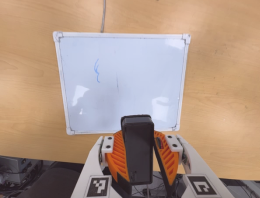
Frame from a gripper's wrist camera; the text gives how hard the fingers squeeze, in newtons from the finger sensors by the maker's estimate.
{"total": 9.4, "left": 9.8, "right": 9.1}